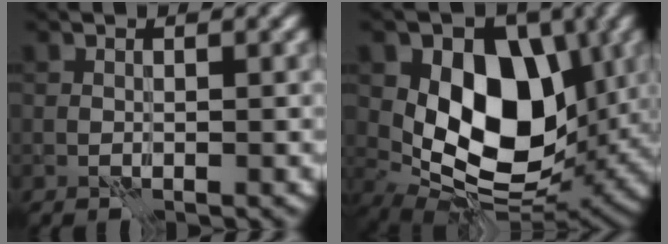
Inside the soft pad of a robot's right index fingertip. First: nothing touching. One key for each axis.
{"total": 10.9, "fx": 1.5, "fy": 7.3, "fz": 8.0, "tx": -0.122, "ty": -0.016, "tz": 0.023}